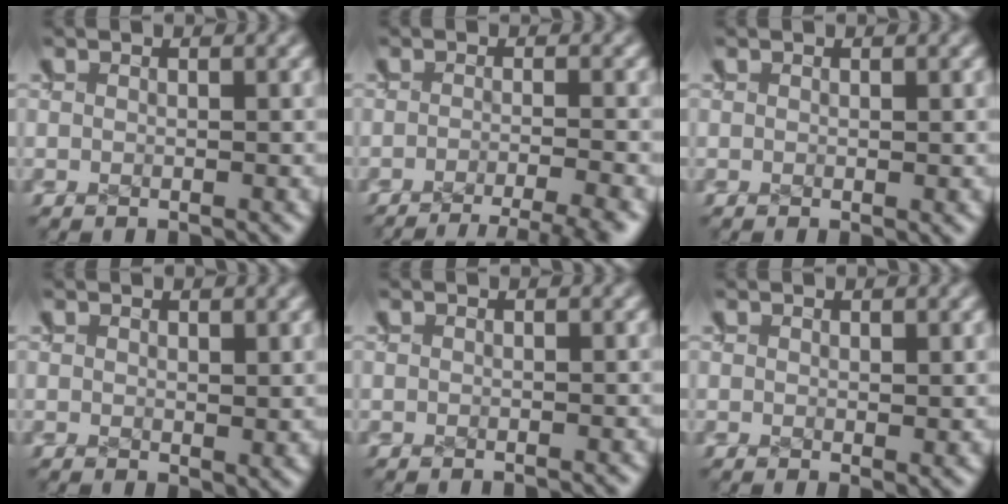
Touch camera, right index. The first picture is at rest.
{"total": 8.6, "force": [-7.4, 3.5, 2.6], "torque": [-0.012, -0.015, -0.113]}
{"total": 0.0}
{"total": 0.9, "force": [0.5, 0.2, 0.7], "torque": [-0.012, -0.010, 0.013]}
{"total": 0.0}
{"total": 0.6, "force": [0.4, 0.0, 0.5], "torque": [-0.007, -0.006, 0.009]}